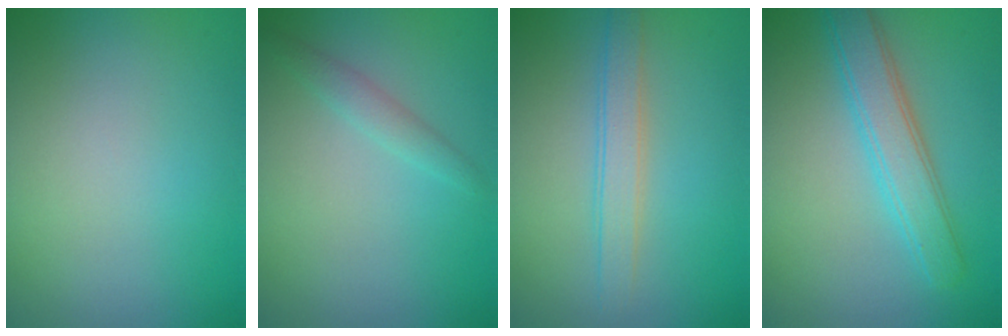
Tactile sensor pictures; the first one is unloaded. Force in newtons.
{"total": 1.4, "press": 1.4, "slide": 0.0}
{"total": 2.5, "press": 2.5, "slide": 0.1}
{"total": 4.2, "press": 4.2, "slide": 0.2}